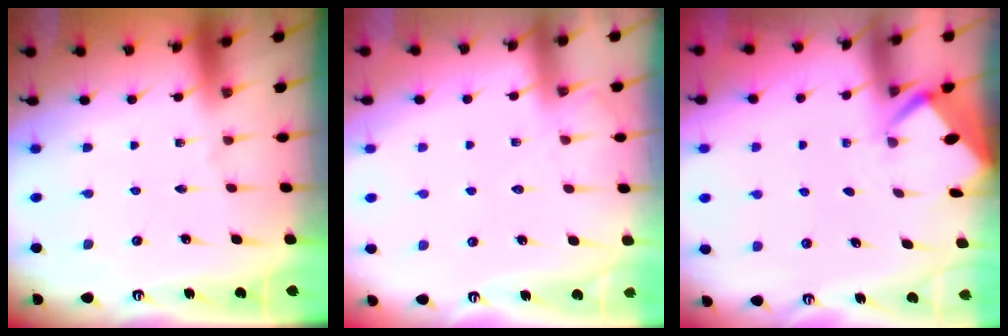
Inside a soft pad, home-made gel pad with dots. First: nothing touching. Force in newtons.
{"total": 5.1, "press": 5.1, "slide": 0.7}
{"total": 2.2, "press": 2.2, "slide": 0.1}